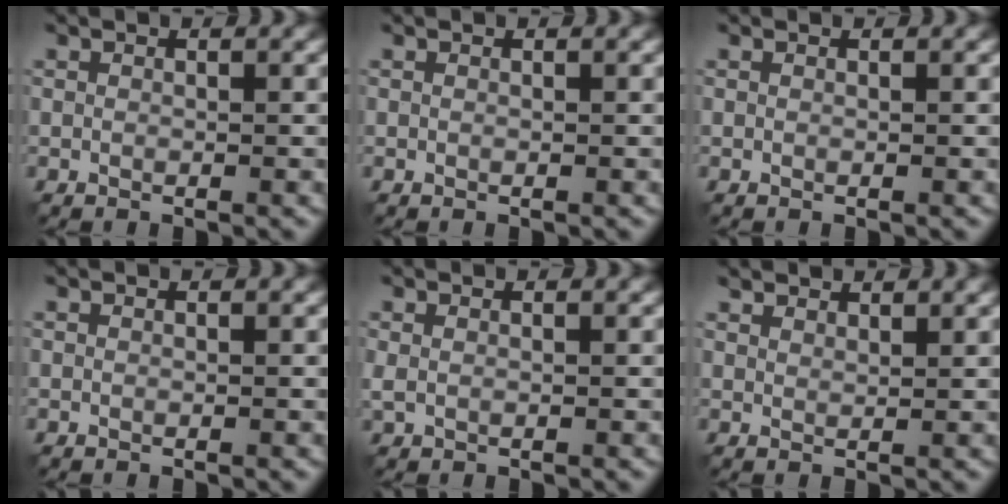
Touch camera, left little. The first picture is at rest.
{"total": 0.0}
{"total": 0.0}
{"total": 0.0}
{"total": 0.7, "force": [0.2, 0.4, 0.6], "torque": [-0.018, 0.000, 0.005]}
{"total": 2.6, "force": [2.4, 0.6, 0.8], "torque": [-0.013, 0.000, 0.042]}